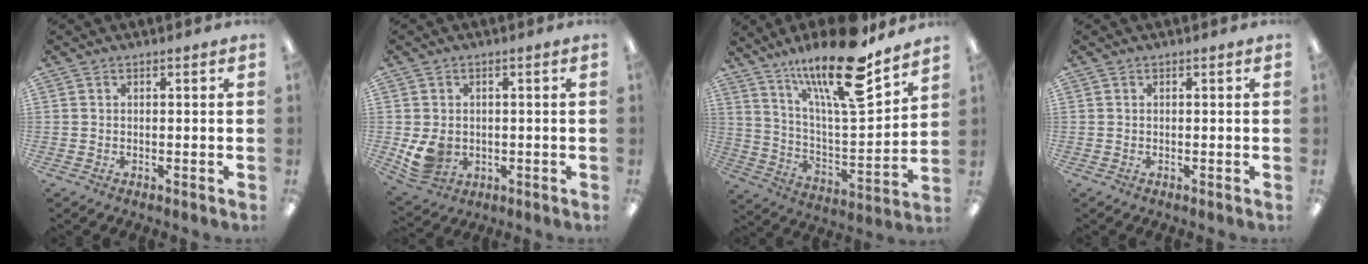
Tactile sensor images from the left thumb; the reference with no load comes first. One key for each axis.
{"total": 6.5, "fx": -0.2, "fy": 5.4, "fz": 3.6, "tx": -0.069, "ty": 0.004, "tz": 0.001}
{"total": 22.2, "fx": 15.3, "fy": 5.6, "fz": 15.0, "tx": -0.251, "ty": -0.097, "tz": 0.249}
{"total": 0.0}